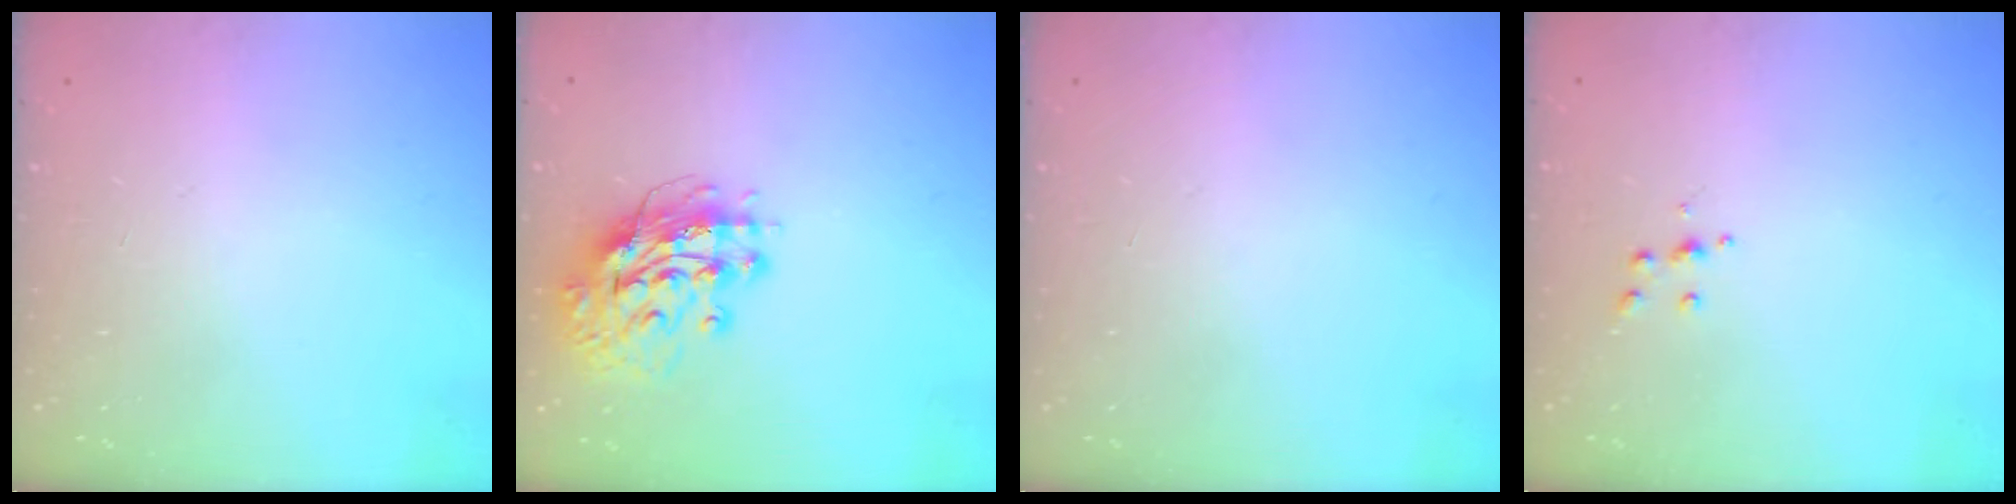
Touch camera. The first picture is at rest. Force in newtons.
{"total": 13.5, "press": 13.4, "slide": 1.5}
{"total": 0.0}
{"total": 3.5, "press": 3.5, "slide": 0.3}